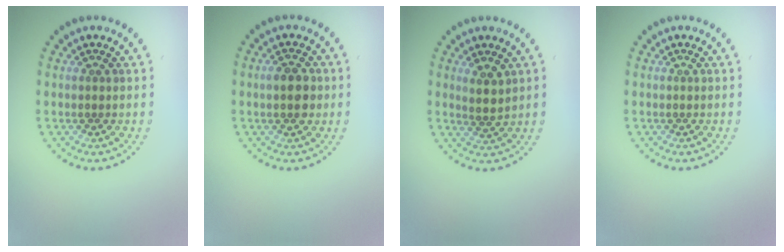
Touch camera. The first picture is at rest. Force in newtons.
{"total": 3.2, "press": 3.2, "slide": 0.3}
{"total": 2.1, "press": 1.7, "slide": 1.2}
{"total": 0.0}